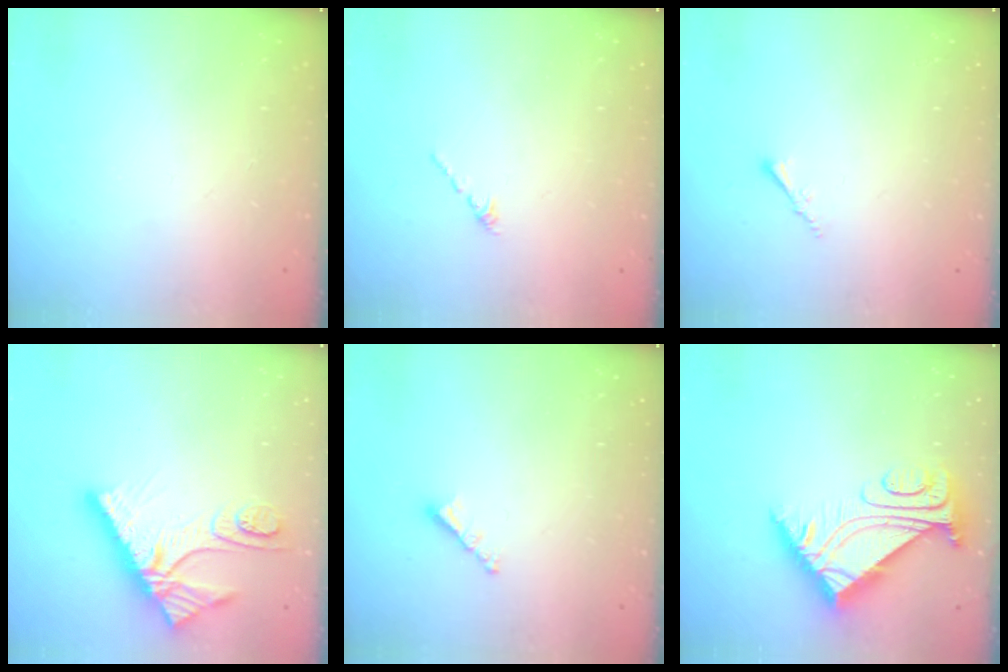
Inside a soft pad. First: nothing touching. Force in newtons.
{"total": 0.6, "press": 0.5, "slide": 0.3}
{"total": 1.5, "press": 1.5, "slide": 0.4}
{"total": 11.8, "press": 11.7, "slide": 1.3}
{"total": 2.9, "press": 2.9, "slide": 0.5}
{"total": 8.0, "press": 8.0, "slide": 0.6}